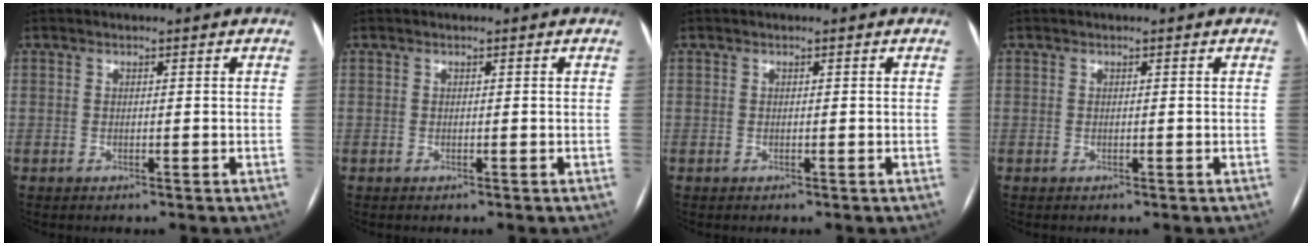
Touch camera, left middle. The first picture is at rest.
{"total": 0.0}
{"total": 0.0}
{"total": 0.0}